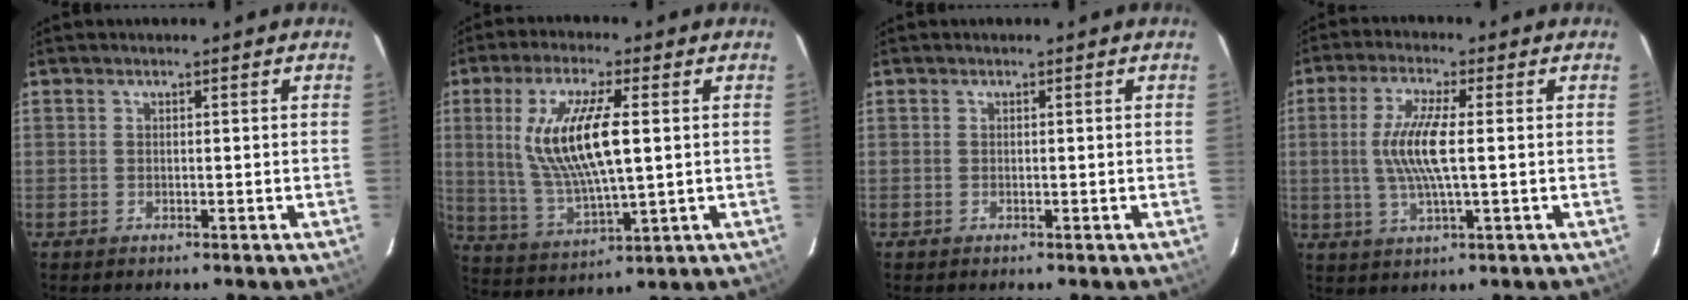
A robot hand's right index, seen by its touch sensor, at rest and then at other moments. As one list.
[{"total": 14.3, "force": [2.3, 3.8, 13.6], "torque": [-0.266, -0.007, 0.056]}, {"total": 0.0}, {"total": 8.9, "force": [0.2, 1.4, 8.8], "torque": [-0.175, -0.002, 0.004]}]